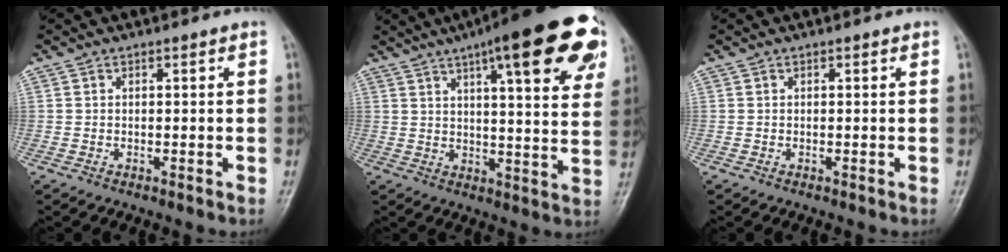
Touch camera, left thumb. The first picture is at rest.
{"total": 24.1, "force": [12.6, 6.2, 19.6], "torque": [-0.248, -0.014, 0.160]}
{"total": 0.0}